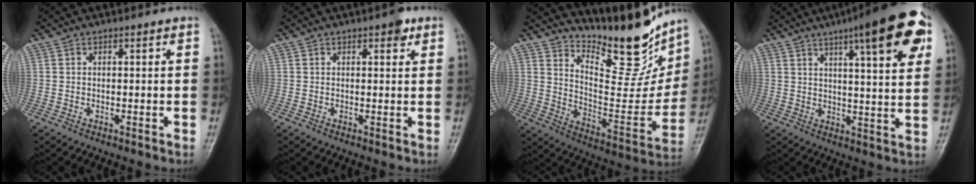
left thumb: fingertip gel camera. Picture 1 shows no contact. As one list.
[{"total": 2.4, "force": [1.3, 1.0, 1.7], "torque": [-0.016, -0.003, 0.015]}, {"total": 18.2, "force": [15.1, 5.6, 8.4], "torque": [-0.077, -0.113, 0.242]}, {"total": 17.6, "force": [8.6, 3.7, 14.9], "torque": [-0.186, -0.015, 0.116]}]